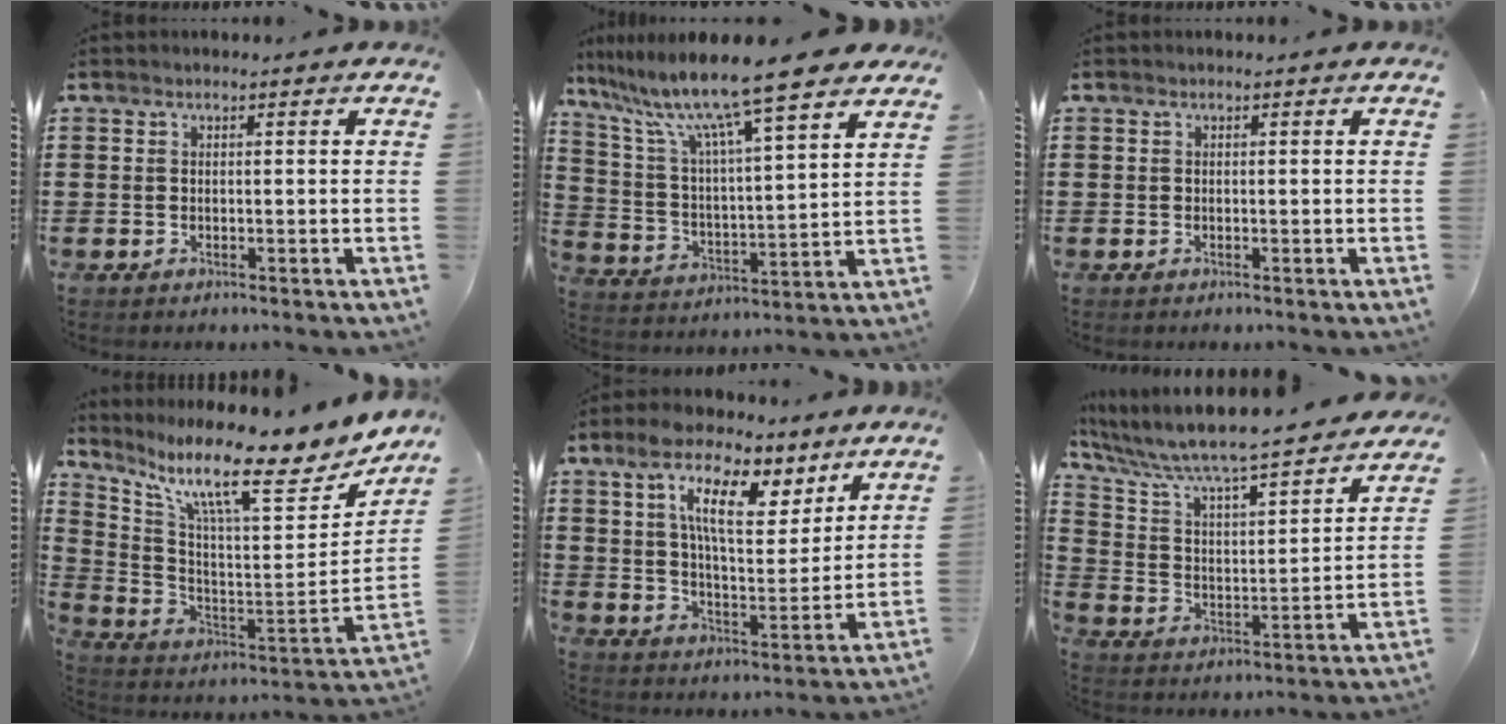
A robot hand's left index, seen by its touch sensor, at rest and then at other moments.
{"total": 11.9, "force": [9.9, -0.4, 6.7], "torque": [-0.166, -0.059, 0.163]}
{"total": 0.0}
{"total": 13.0, "force": [9.6, 0.9, 8.7], "torque": [-0.189, -0.080, 0.153]}
{"total": 12.7, "force": [8.0, 4.8, 8.6], "torque": [-0.167, -0.021, 0.140]}
{"total": 7.2, "force": [6.5, 0.6, 3.1], "torque": [-0.092, -0.057, 0.103]}